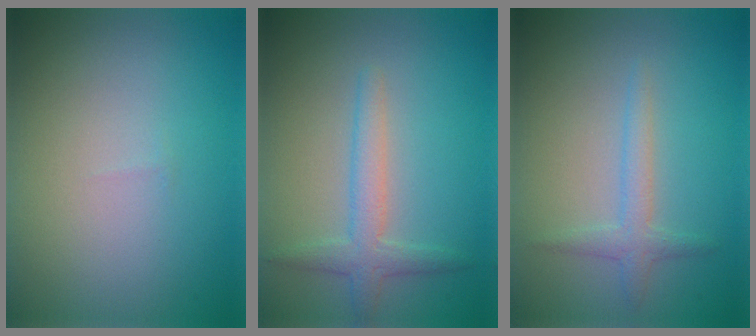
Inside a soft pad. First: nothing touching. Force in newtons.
{"total": 2.7, "press": 2.7, "slide": 0.1}
{"total": 1.8, "press": 1.8, "slide": 0.0}